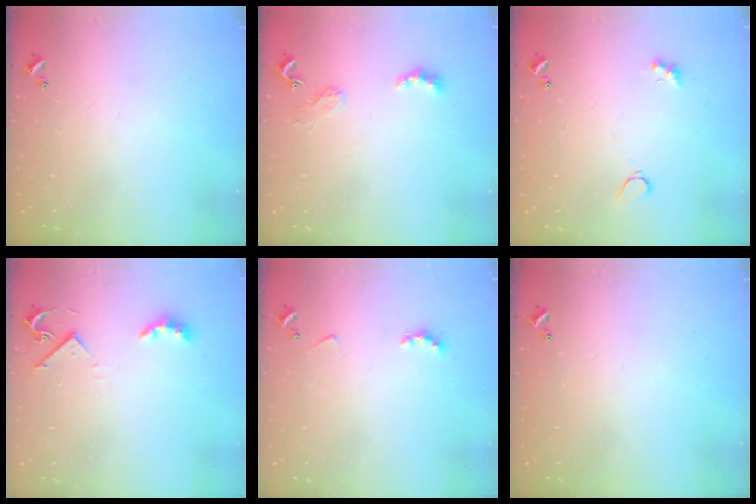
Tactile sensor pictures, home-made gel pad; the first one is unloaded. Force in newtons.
{"total": 2.4, "press": 2.3, "slide": 0.5}
{"total": 3.5, "press": 3.3, "slide": 0.9}
{"total": 3.6, "press": 3.5, "slide": 0.6}
{"total": 2.9, "press": 2.8, "slide": 0.6}
{"total": 0.0}